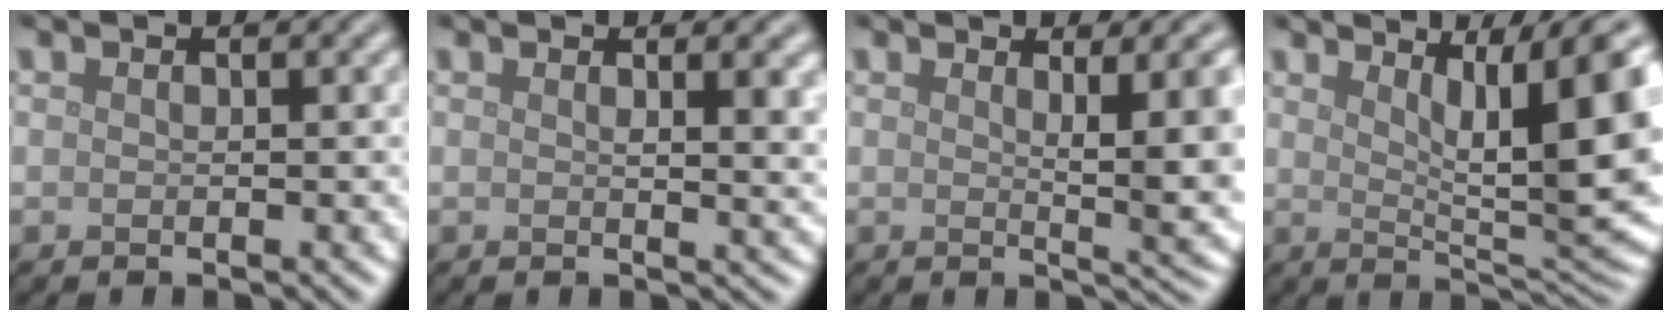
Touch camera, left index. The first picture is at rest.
{"total": 3.4, "force": [1.0, 1.1, 3.0], "torque": [-0.030, 0.002, 0.012]}
{"total": 7.0, "force": [1.1, 1.8, 6.7], "torque": [-0.072, -0.005, 0.018]}
{"total": 10.8, "force": [3.2, 2.6, 10.0], "torque": [-0.136, -0.001, 0.057]}